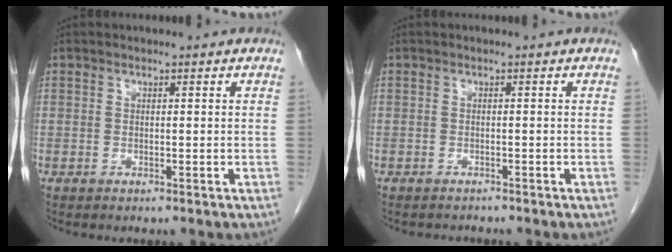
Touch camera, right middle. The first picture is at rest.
{"total": 1.0, "force": [-1.0, 0.0, -0.2], "torque": [-0.003, -0.006, -0.014]}